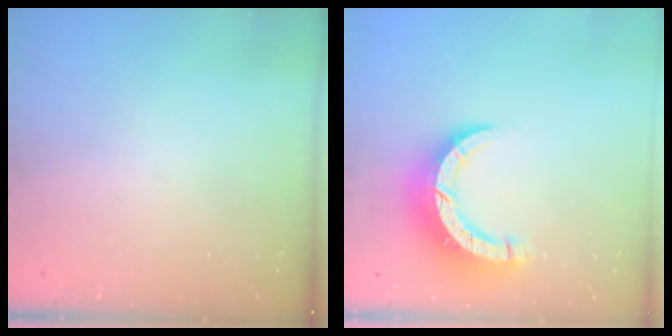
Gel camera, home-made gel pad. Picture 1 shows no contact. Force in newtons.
{"total": 10.6, "press": 10.5, "slide": 1.1}